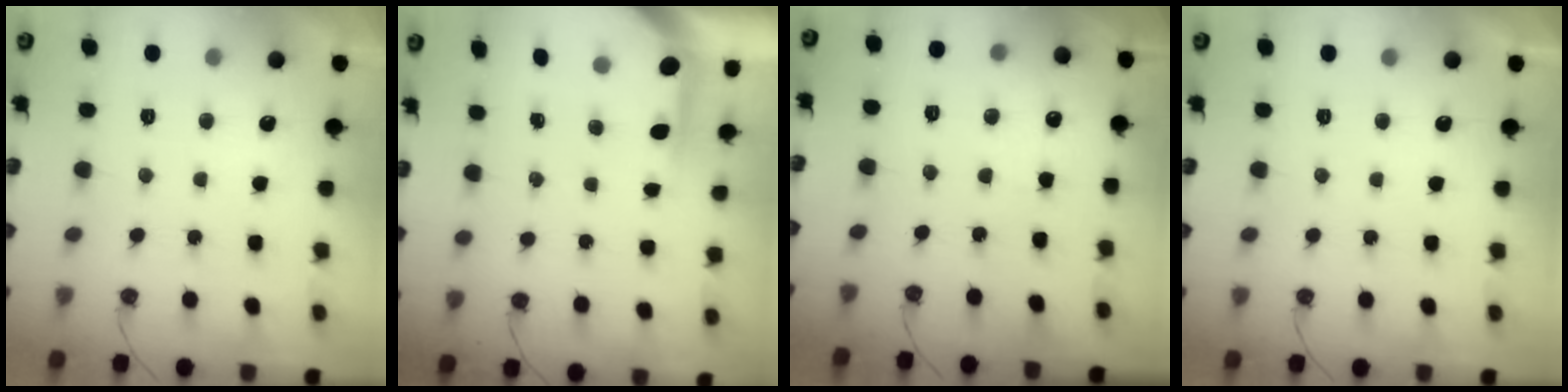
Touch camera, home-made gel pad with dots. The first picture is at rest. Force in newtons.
{"total": 3.8, "press": 3.8, "slide": 0.4}
{"total": 4.8, "press": 4.8, "slide": 0.6}
{"total": 0.0}